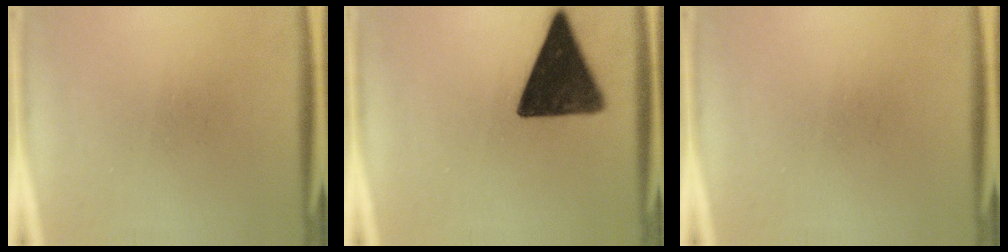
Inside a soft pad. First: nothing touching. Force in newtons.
{"total": 14.8}
{"total": 0.0}